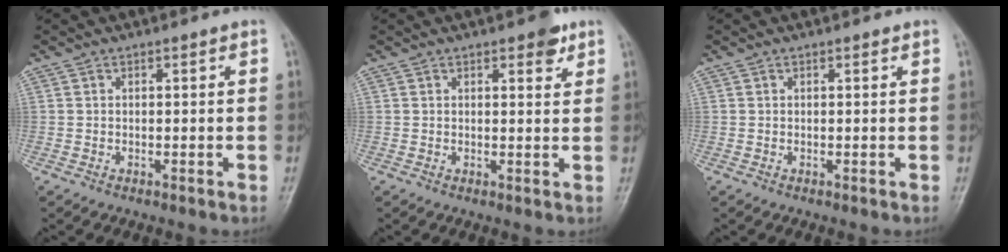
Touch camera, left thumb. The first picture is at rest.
{"total": 3.4, "force": [2.1, 1.4, 2.3], "torque": [-0.018, -0.008, 0.024]}
{"total": 0.0}